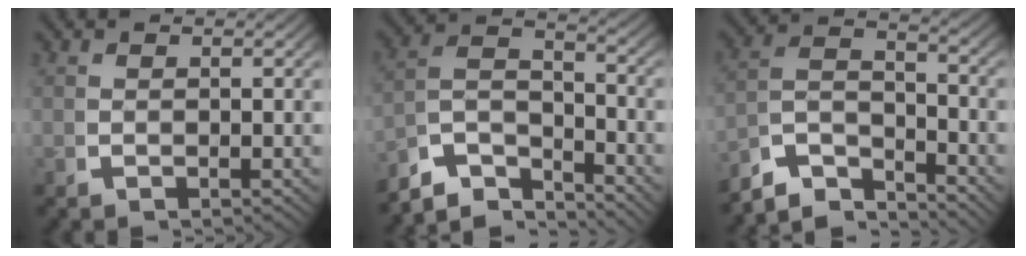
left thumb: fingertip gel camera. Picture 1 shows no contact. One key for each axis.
{"total": 8.2, "fx": -3.3, "fy": 5.6, "fz": 5.0, "tx": -0.106, "ty": -0.031, "tz": -0.059}
{"total": 7.3, "fx": -3.5, "fy": 4.6, "fz": 4.3, "tx": -0.090, "ty": -0.030, "tz": -0.062}